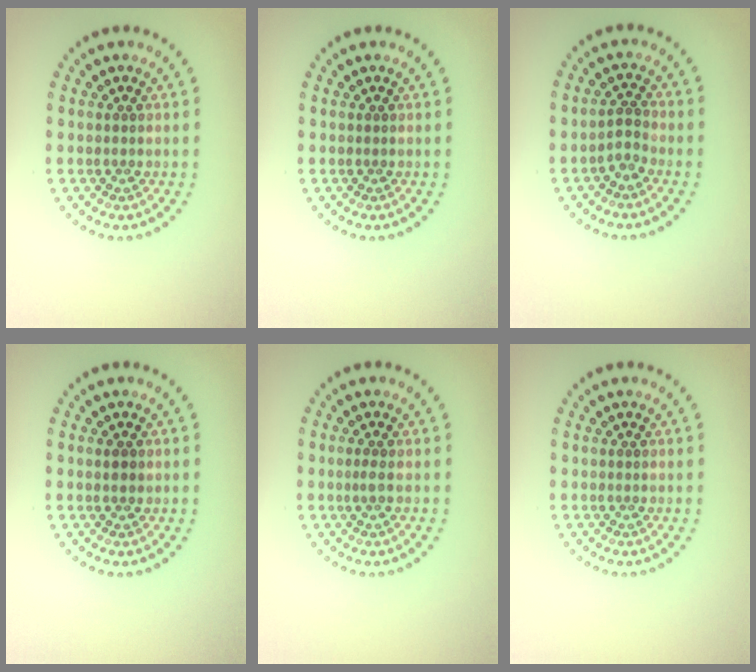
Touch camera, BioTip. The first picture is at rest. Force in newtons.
{"total": 0.0}
{"total": 1.6, "press": 1.2, "slide": 1.1}
{"total": 0.9, "press": 0.8, "slide": 0.3}
{"total": 0.7, "press": 0.6, "slide": 0.3}
{"total": 0.0}